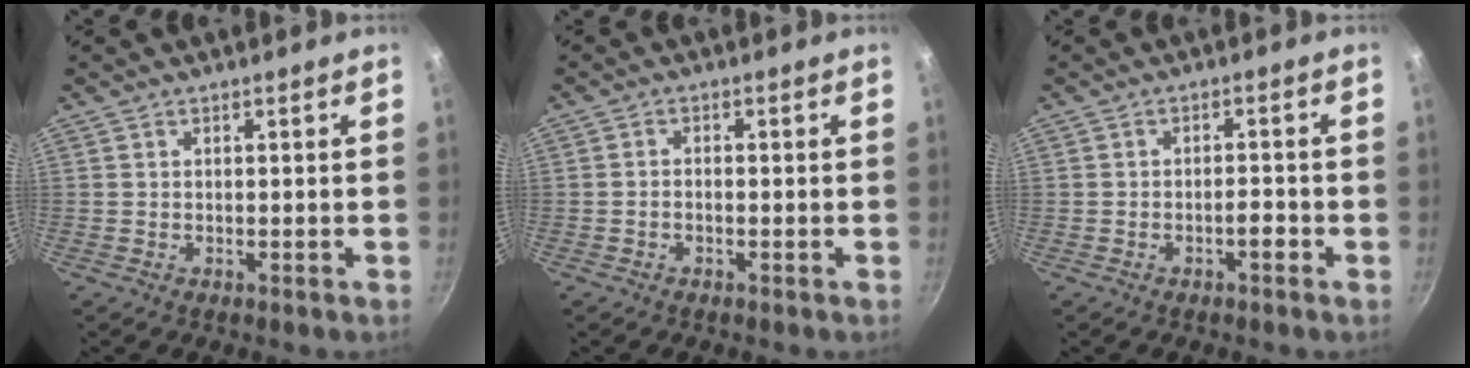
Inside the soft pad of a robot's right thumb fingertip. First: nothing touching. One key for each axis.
{"total": 1.3, "fx": -0.6, "fy": 0.7, "fz": 0.8, "tx": -0.016, "ty": 0.010, "tz": -0.014}
{"total": 2.4, "fx": -1.3, "fy": 0.9, "fz": 1.8, "tx": -0.022, "ty": 0.015, "tz": -0.022}